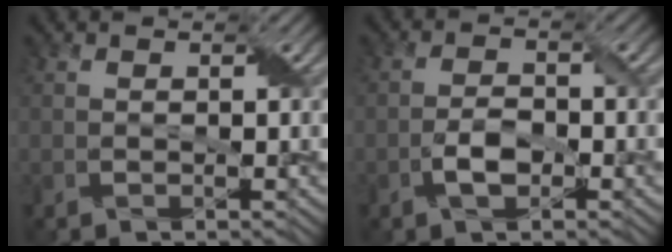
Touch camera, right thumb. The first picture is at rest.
{"total": 3.5, "force": [-1.6, 1.7, 2.6], "torque": [-0.053, 0.004, -0.034]}